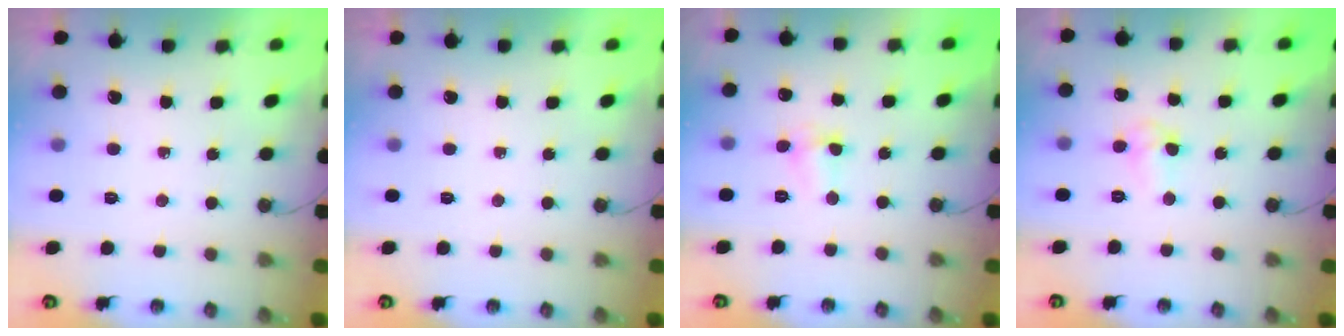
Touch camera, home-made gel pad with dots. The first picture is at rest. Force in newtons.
{"total": 0.0}
{"total": 2.9, "press": 2.8, "slide": 0.7}
{"total": 4.3, "press": 3.5, "slide": 2.5}